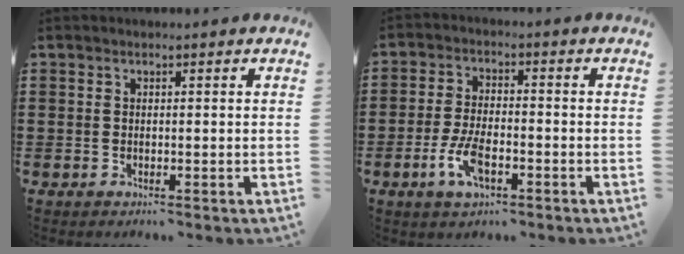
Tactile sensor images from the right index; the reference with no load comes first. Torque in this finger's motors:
{"motor_torque": [1.22, 0.92, 0.52, 0.12]}